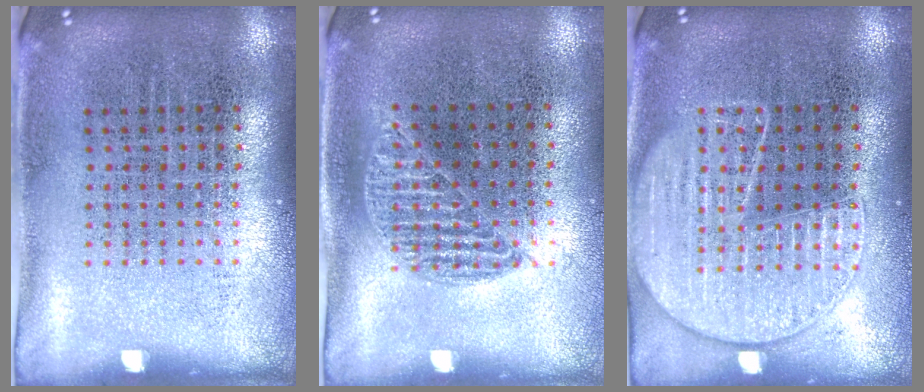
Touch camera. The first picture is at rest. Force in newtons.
{"total": 0.8, "press": 0.6, "slide": 0.5}
{"total": 2.9, "press": 2.9, "slide": 0.3}